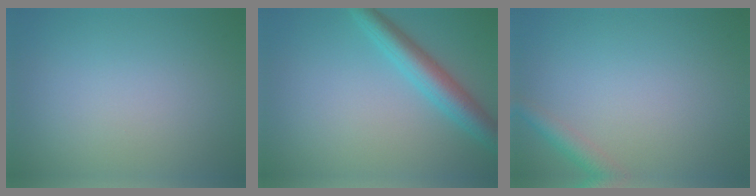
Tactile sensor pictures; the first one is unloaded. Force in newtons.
{"total": 4.0, "press": 4.0, "slide": 0.1}
{"total": 2.1, "press": 2.1, "slide": 0.1}